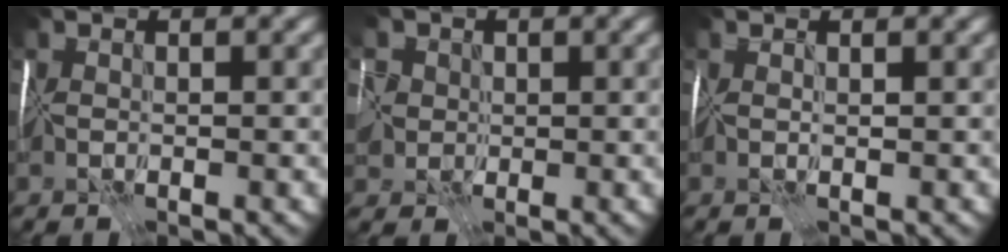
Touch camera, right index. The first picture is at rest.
{"total": 3.2, "force": [1.3, 2.9, -0.4], "torque": [0.011, 0.026, -0.001]}
{"total": 2.0, "force": [0.2, -1.3, -1.5], "torque": [0.031, -0.002, 0.005]}